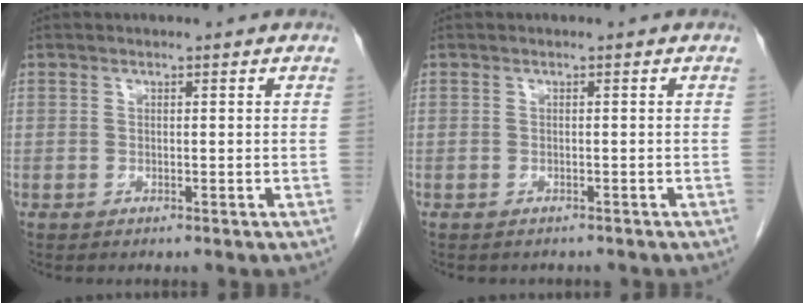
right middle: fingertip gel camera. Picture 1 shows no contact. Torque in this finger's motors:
{"motor_torque": [0.01, 0.00, 0.00, 0.00]}